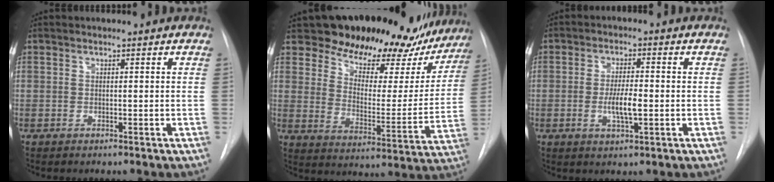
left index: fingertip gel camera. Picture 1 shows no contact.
{"total": 24.0, "force": [20.2, 9.1, 9.1], "torque": [-0.131, -0.023, 0.256]}
{"total": 5.0, "force": [-1.0, 1.1, 4.8], "torque": [-0.091, -0.005, -0.016]}